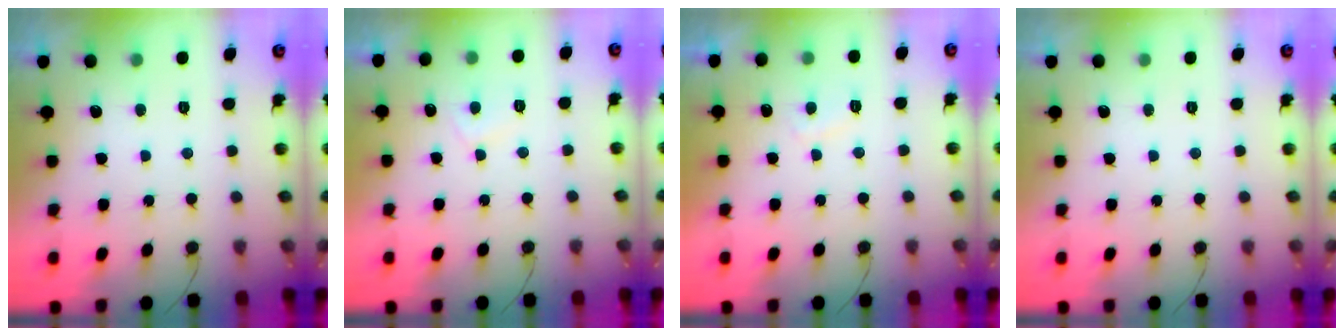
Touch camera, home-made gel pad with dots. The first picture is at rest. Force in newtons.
{"total": 3.0, "press": 3.0, "slide": 0.5}
{"total": 2.6, "press": 2.5, "slide": 0.8}
{"total": 0.0}